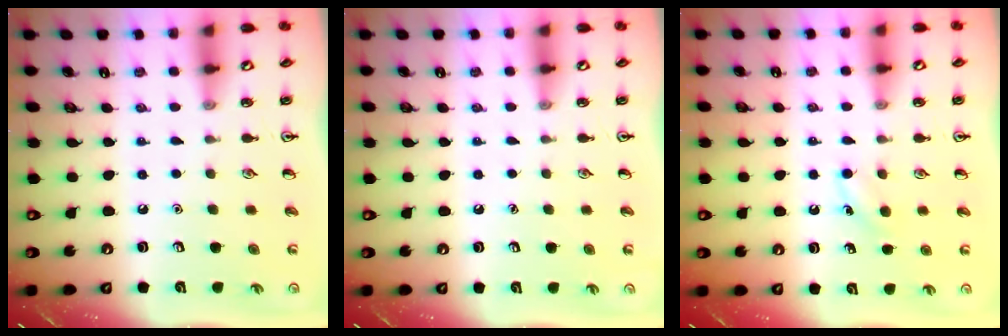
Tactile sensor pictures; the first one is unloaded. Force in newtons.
{"total": 0.0}
{"total": 3.8, "press": 3.6, "slide": 1.2}